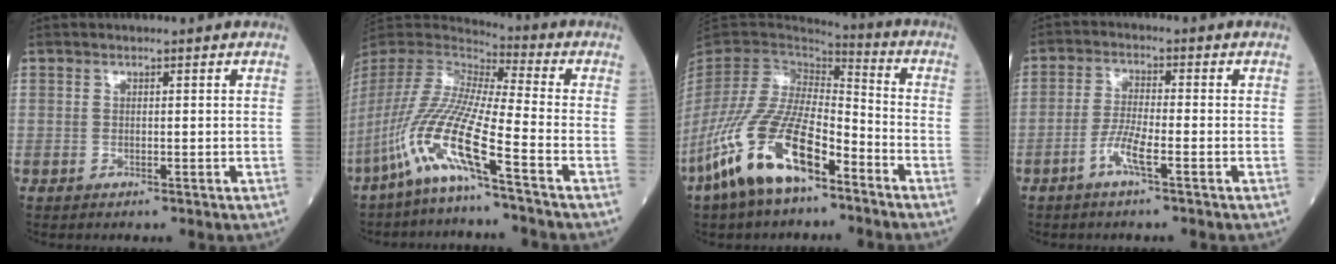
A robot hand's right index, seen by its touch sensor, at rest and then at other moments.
{"total": 14.5, "force": [-8.0, -0.8, 12.2], "torque": [-0.266, -0.021, -0.163]}
{"total": 16.3, "force": [-9.4, 5.4, 12.1], "torque": [-0.253, -0.014, -0.179]}
{"total": 5.5, "force": [-2.8, 0.1, 4.8], "torque": [-0.100, 0.000, -0.059]}